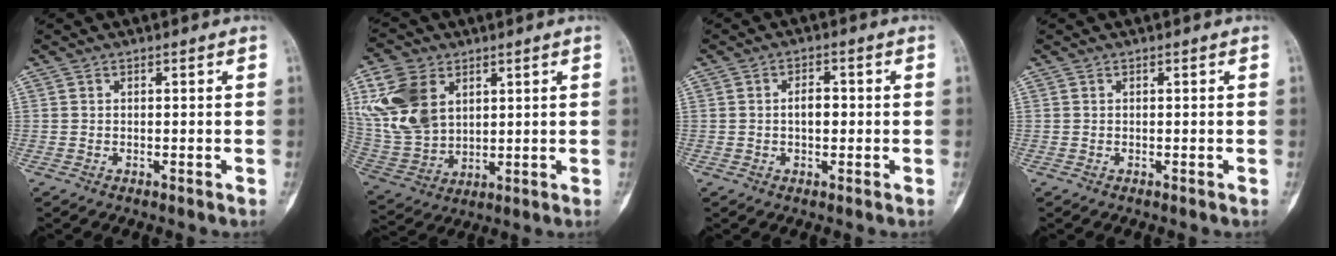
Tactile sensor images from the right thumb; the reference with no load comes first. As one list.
[{"total": 15.1, "force": [5.4, 10.5, 9.4], "torque": [-0.184, -0.013, 0.121]}, {"total": 3.4, "force": [0.0, 2.1, 2.7], "torque": [-0.034, 0.008, -0.004]}, {"total": 0.0}]